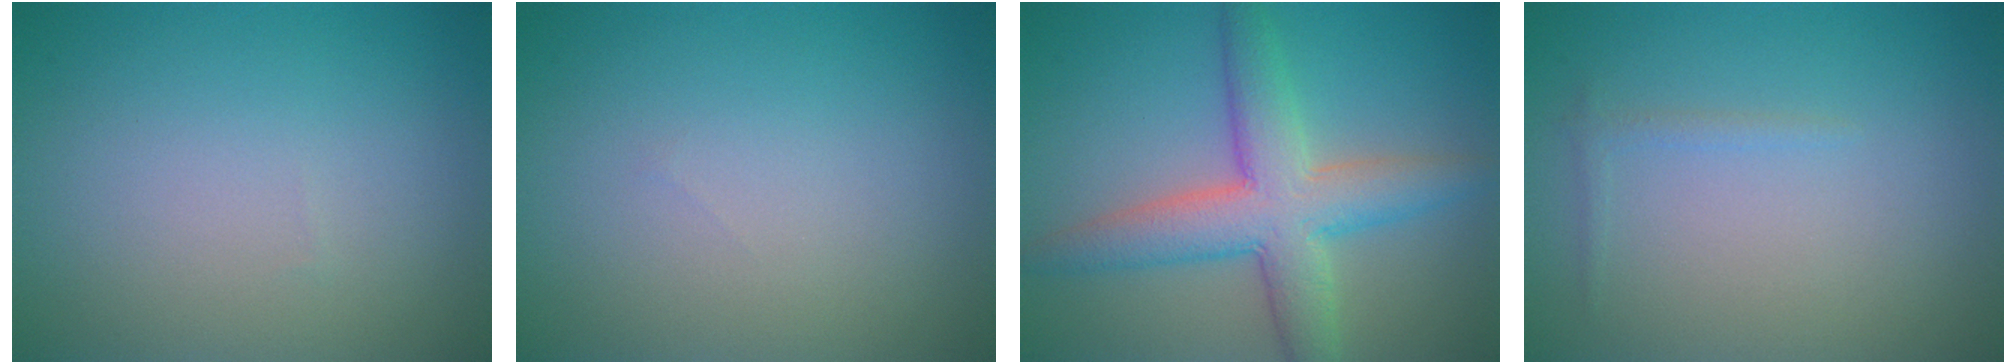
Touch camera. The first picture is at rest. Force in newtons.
{"total": 0.0}
{"total": 6.5, "press": 6.5, "slide": 0.4}
{"total": 0.7, "press": 0.7, "slide": 0.1}